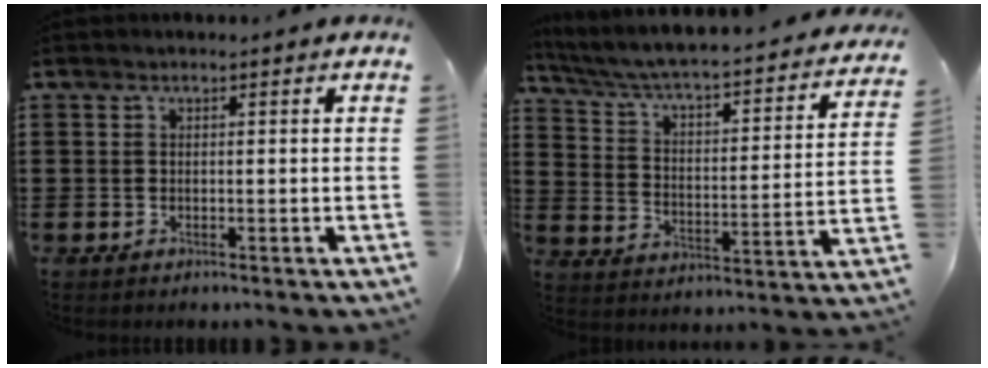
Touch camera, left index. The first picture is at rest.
{"total": 3.7, "force": [3.2, 0.0, 1.7], "torque": [-0.054, -0.041, 0.042]}